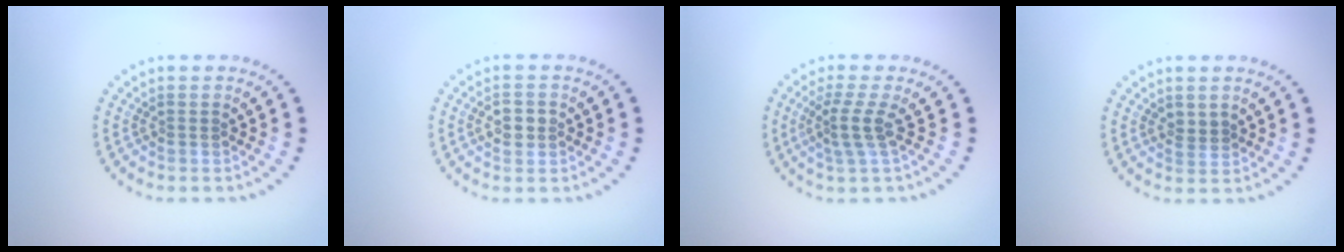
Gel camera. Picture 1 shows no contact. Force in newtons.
{"total": 2.4, "press": 2.4, "slide": 0.0}
{"total": 2.5, "press": 1.8, "slide": 1.7}
{"total": 1.1, "press": 1.0, "slide": 0.5}